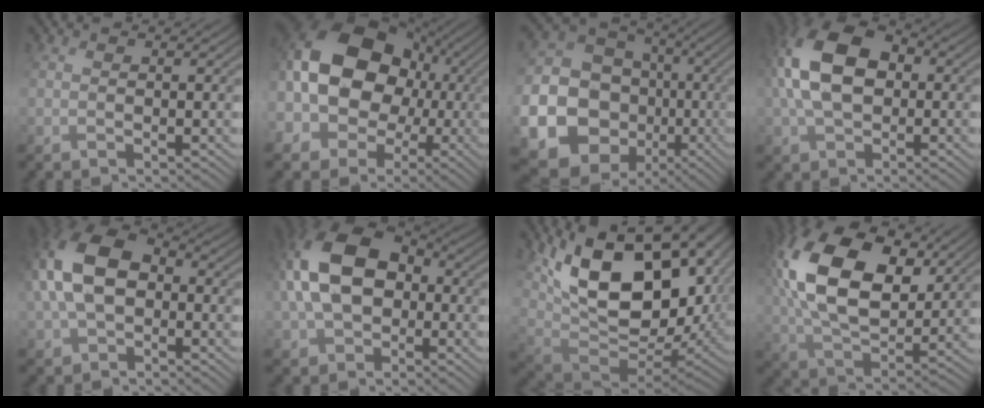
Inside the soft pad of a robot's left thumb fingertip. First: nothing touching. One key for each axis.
{"total": 20.0, "fx": 1.0, "fy": 15.4, "fz": 12.8, "tx": -0.291, "ty": 0.015, "tz": 0.001}
{"total": 25.6, "fx": -6.5, "fy": 22.9, "fz": 9.4, "tx": -0.267, "ty": -0.055, "tz": -0.109}
{"total": 11.8, "fx": 0.7, "fy": 7.6, "fz": 9.1, "tx": -0.215, "ty": 0.015, "tz": 0.003}
{"total": 11.2, "fx": -0.2, "fy": 7.2, "fz": 8.6, "tx": -0.214, "ty": 0.013, "tz": -0.016}
{"total": 13.3, "fx": -0.3, "fy": 9.0, "fz": 9.8, "tx": -0.227, "ty": 0.004, "tz": -0.015}
{"total": 19.4, "fx": 6.0, "fy": 11.0, "fz": 14.8, "tx": -0.285, "ty": 0.002, "tz": 0.115}
{"total": 18.1, "fx": 5.9, "fy": 10.5, "fz": 13.5, "tx": -0.308, "ty": 0.032, "tz": 0.102}